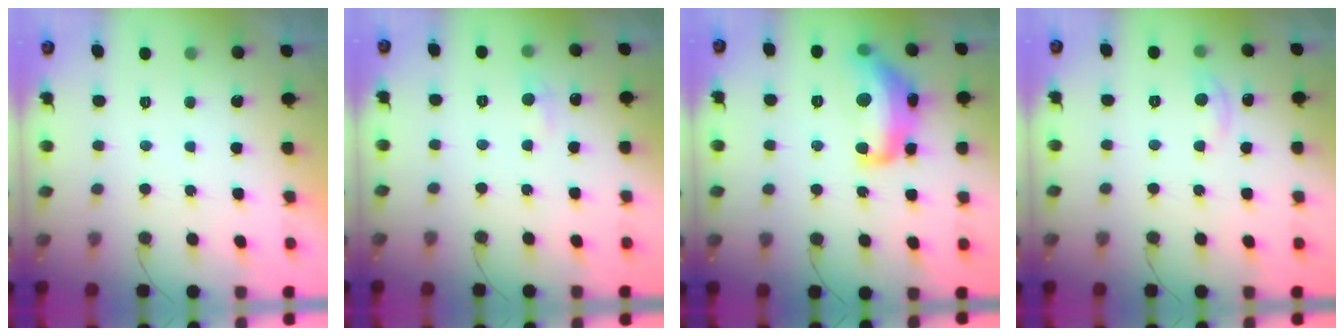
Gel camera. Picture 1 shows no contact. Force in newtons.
{"total": 5.1, "press": 5.0, "slide": 0.7}
{"total": 16.2, "press": 16.2, "slide": 1.0}
{"total": 4.5, "press": 4.4, "slide": 0.7}